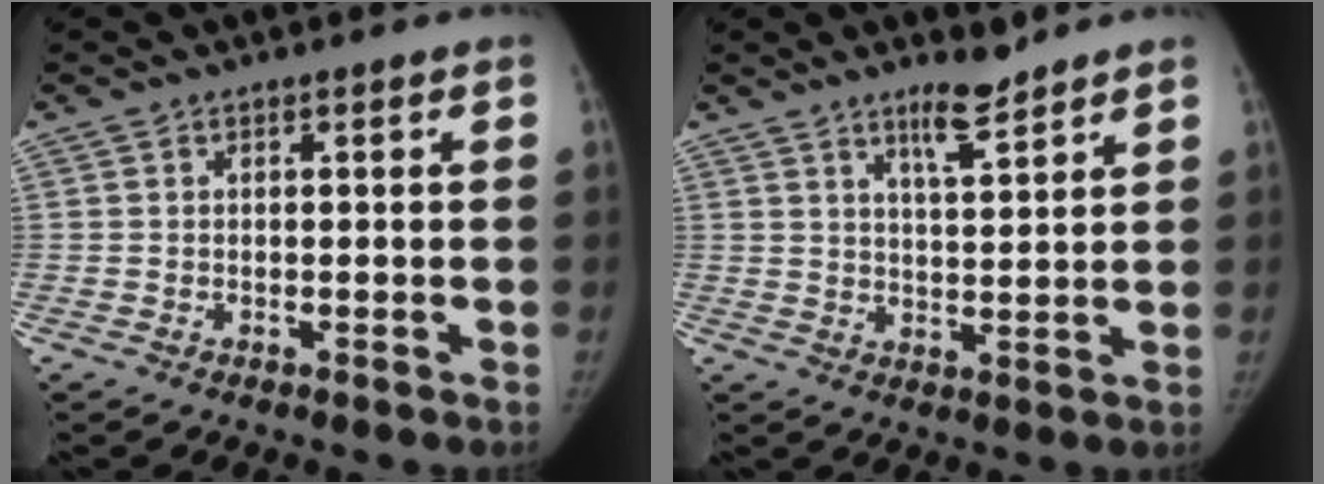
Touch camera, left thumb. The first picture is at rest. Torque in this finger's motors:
{"motor_torque": [0.46, -0.38, 0.74, -0.44, 0.12]}